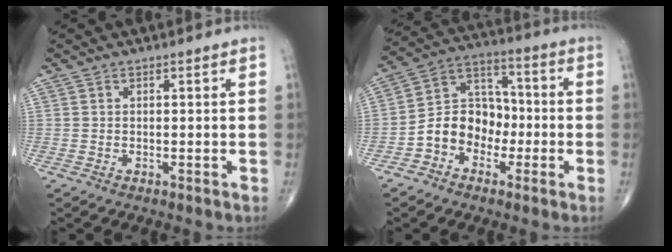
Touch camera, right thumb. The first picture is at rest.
{"total": 10.7, "force": [-3.4, 8.5, 5.5], "torque": [-0.060, 0.050, -0.072]}